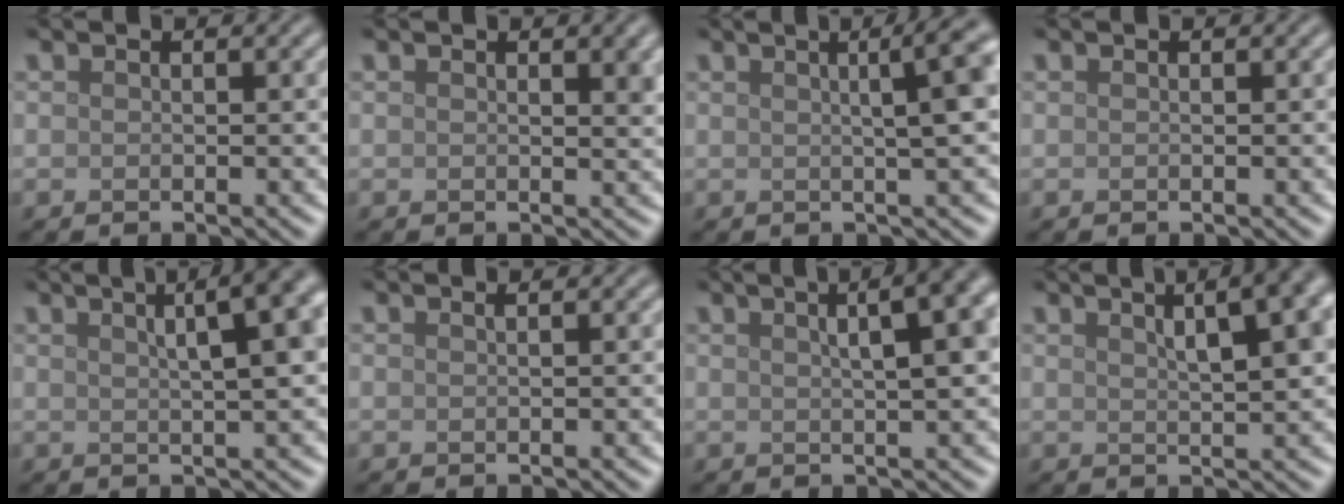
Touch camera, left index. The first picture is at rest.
{"total": 1.3, "force": [0.6, 0.3, 1.1], "torque": [-0.009, -0.002, 0.010]}
{"total": 6.7, "force": [1.7, 2.2, 6.1], "torque": [-0.034, 0.040, 0.000]}
{"total": 0.0}
{"total": 11.1, "force": [4.0, 4.6, 9.3], "torque": [-0.051, 0.064, 0.023]}
{"total": 0.6, "force": [0.3, 0.2, 0.4], "torque": [-0.003, 0.002, 0.002]}
{"total": 10.1, "force": [3.4, 4.2, 8.5], "torque": [-0.047, 0.059, 0.015]}
{"total": 9.3, "force": [4.0, 3.5, 7.7], "torque": [-0.064, 0.046, 0.034]}